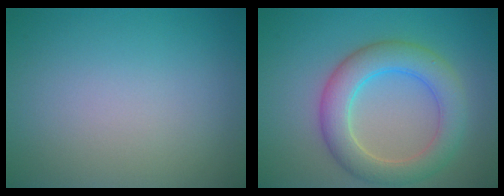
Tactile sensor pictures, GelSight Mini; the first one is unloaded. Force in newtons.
{"total": 5.7, "press": 5.7, "slide": 0.2}